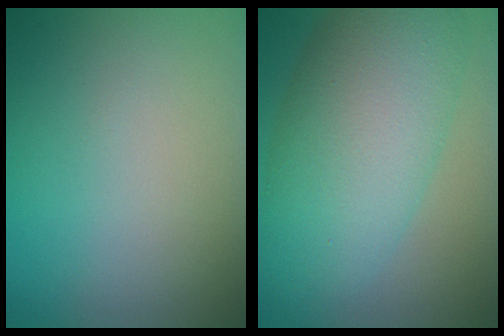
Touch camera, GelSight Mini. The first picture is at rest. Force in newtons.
{"total": 9.7, "press": 9.7, "slide": 0.3}